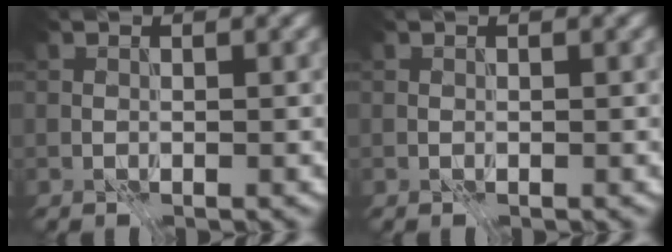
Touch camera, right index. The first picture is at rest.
{"total": 0.0}